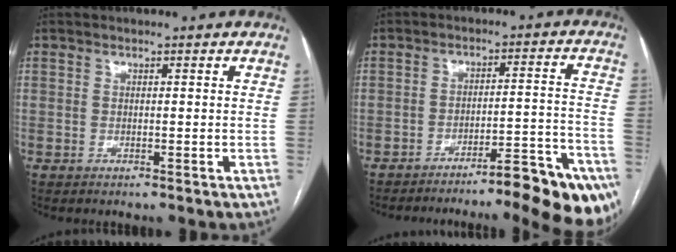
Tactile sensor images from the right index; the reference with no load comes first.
{"total": 16.0, "force": [-12.6, 1.5, 9.8], "torque": [-0.060, 0.037, -0.167]}